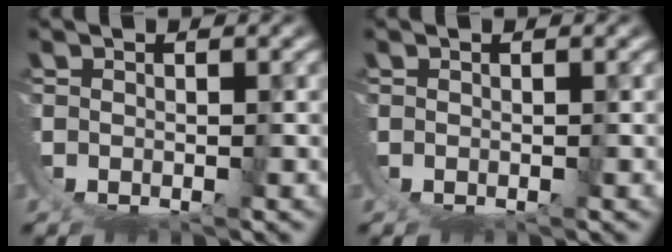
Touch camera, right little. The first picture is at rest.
{"total": 0.0}